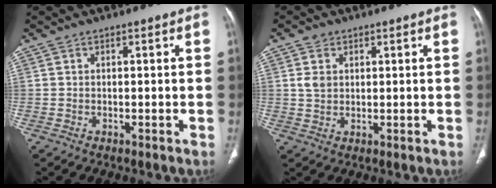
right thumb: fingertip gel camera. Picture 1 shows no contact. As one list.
[{"total": 3.6, "force": [1.2, 2.8, 1.9], "torque": [-0.028, -0.002, 0.027]}]